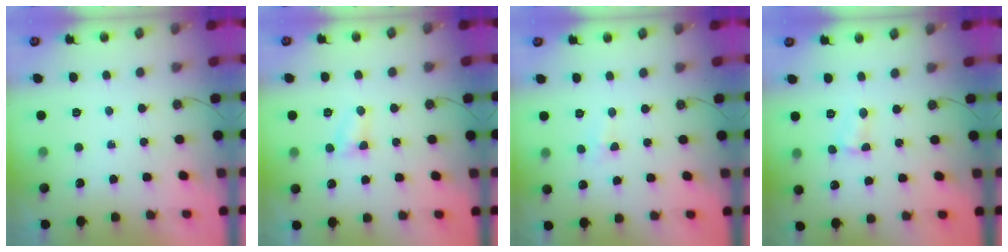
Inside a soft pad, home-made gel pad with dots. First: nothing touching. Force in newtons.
{"total": 3.3, "press": 3.3, "slide": 0.3}
{"total": 2.4, "press": 2.3, "slide": 0.4}
{"total": 3.0, "press": 3.0, "slide": 0.4}